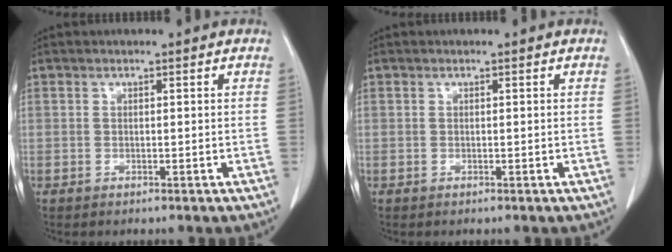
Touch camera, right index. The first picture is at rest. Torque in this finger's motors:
{"motor_torque": [-0.05, 0.05, 0.00, 0.00]}